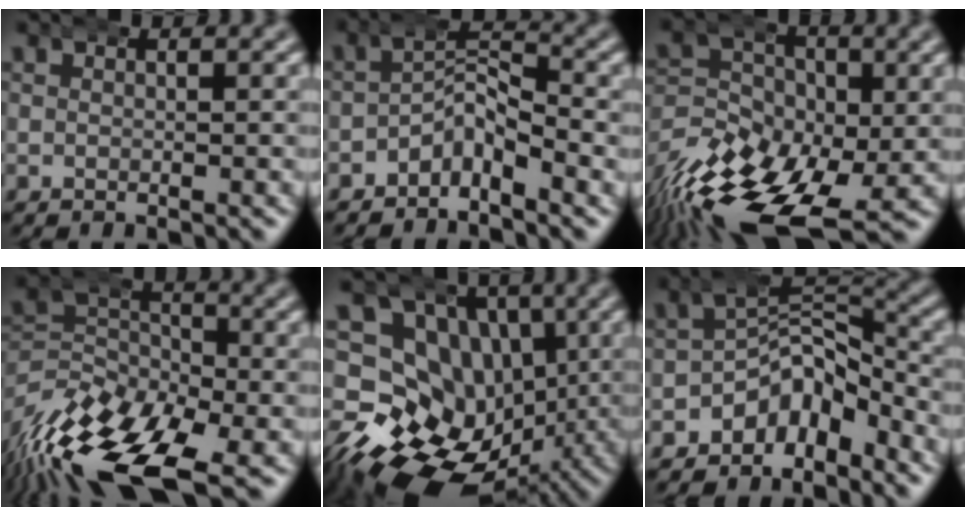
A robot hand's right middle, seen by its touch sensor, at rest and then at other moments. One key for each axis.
{"total": 3.2, "fx": -1.8, "fy": 1.8, "fz": 1.9, "tx": -0.015, "ty": 0.006, "tz": -0.040}
{"total": 9.0, "fx": -3.9, "fy": 5.4, "fz": 6.0, "tx": -0.098, "ty": -0.037, "tz": -0.052}
{"total": 9.8, "fx": -3.6, "fy": 5.9, "fz": 6.9, "tx": -0.121, "ty": -0.038, "tz": -0.051}
{"total": 19.9, "fx": -3.0, "fy": 16.7, "fz": 10.5, "tx": -0.207, "ty": -0.075, "tz": -0.030}
{"total": 7.3, "fx": -3.1, "fy": 4.9, "fz": 4.4, "tx": -0.055, "ty": -0.001, "tz": -0.059}